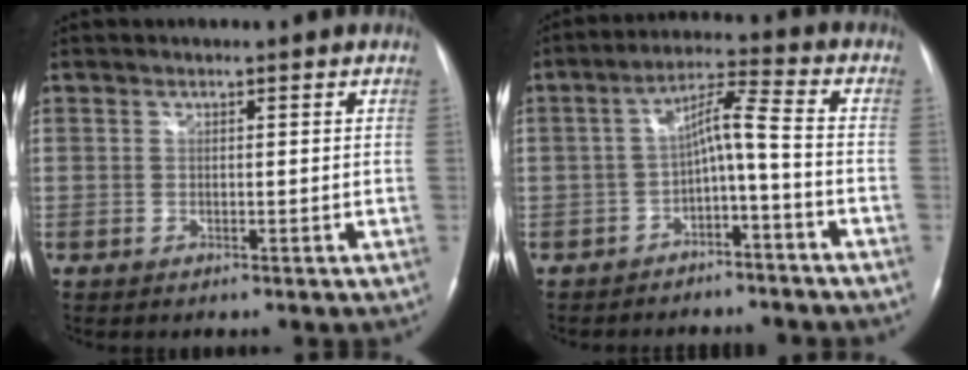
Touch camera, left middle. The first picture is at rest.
{"total": 7.0, "force": [-2.9, 0.4, 6.4], "torque": [-0.109, 0.025, -0.051]}